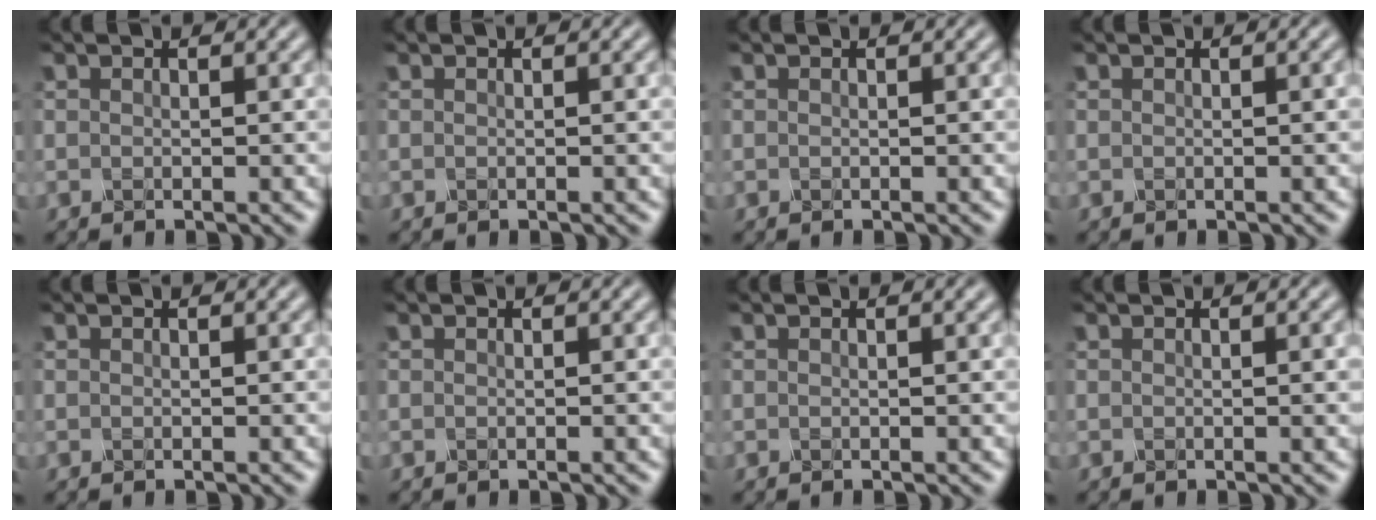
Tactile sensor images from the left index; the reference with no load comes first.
{"total": 0.0}
{"total": 0.0}
{"total": 0.6, "force": [0.1, 0.1, 0.6], "torque": [-0.006, 0.005, 0.001]}
{"total": 0.0}
{"total": 0.0}
{"total": 0.7, "force": [0.4, 0.1, 0.5], "torque": [-0.004, 0.005, 0.005]}
{"total": 1.2, "force": [0.1, 0.3, 1.2], "torque": [-0.011, 0.003, -0.001]}